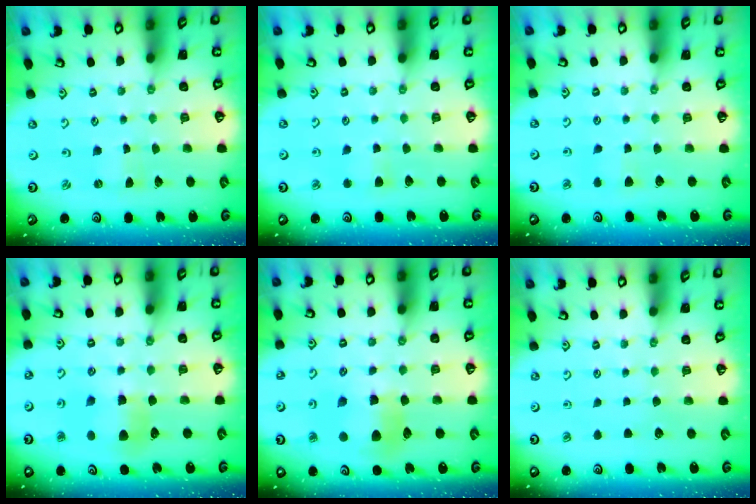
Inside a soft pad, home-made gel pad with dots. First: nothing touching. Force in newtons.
{"total": 3.1, "press": 3.1, "slide": 0.4}
{"total": 3.8, "press": 3.7, "slide": 0.7}
{"total": 6.5, "press": 6.5, "slide": 0.5}
{"total": 10.5, "press": 10.4, "slide": 1.0}
{"total": 0.0}